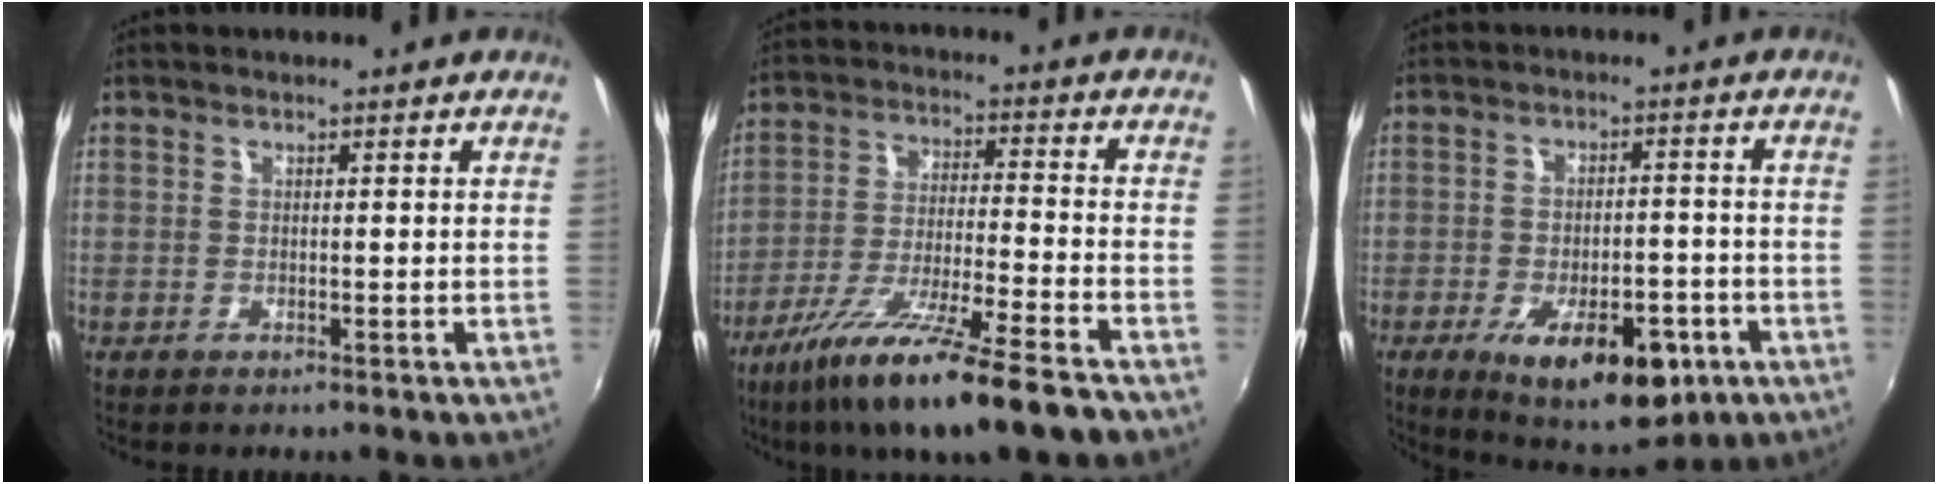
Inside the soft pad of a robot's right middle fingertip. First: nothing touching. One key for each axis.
{"total": 17.5, "fx": -12.8, "fy": 1.3, "fz": 11.9, "tx": -0.228, "ty": -0.047, "tz": -0.219}
{"total": 15.2, "fx": -7.4, "fy": 7.2, "fz": 11.1, "tx": -0.187, "ty": -0.014, "tz": -0.092}